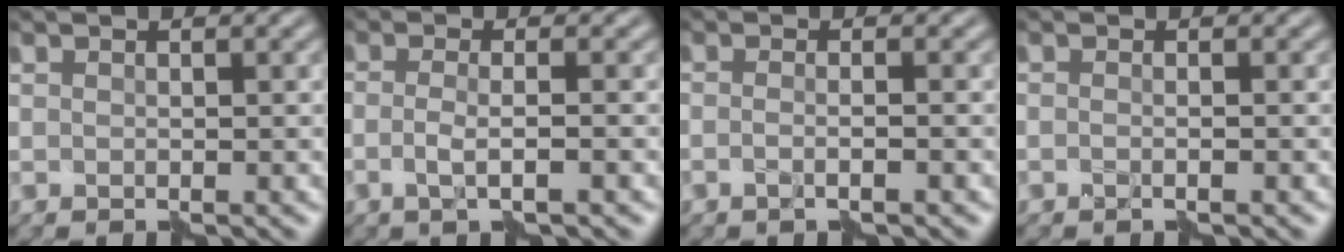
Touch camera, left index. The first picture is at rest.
{"total": 2.5, "force": [-0.6, 0.8, 2.3], "torque": [-0.041, -0.007, -0.016]}
{"total": 2.7, "force": [0.1, 1.5, 2.3], "torque": [-0.005, 0.001, -0.029]}
{"total": 1.5, "force": [0.1, 0.9, 1.2], "torque": [0.003, -0.006, -0.020]}